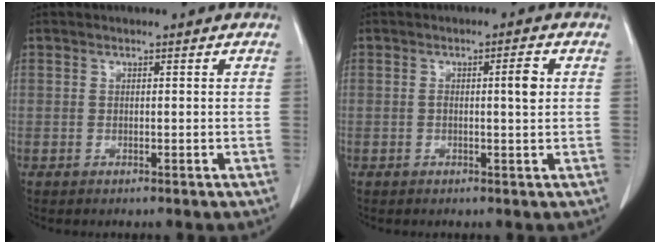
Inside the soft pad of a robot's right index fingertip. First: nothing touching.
{"total": 2.8, "force": [0.3, 0.2, 2.8], "torque": [-0.046, 0.003, 0.004]}